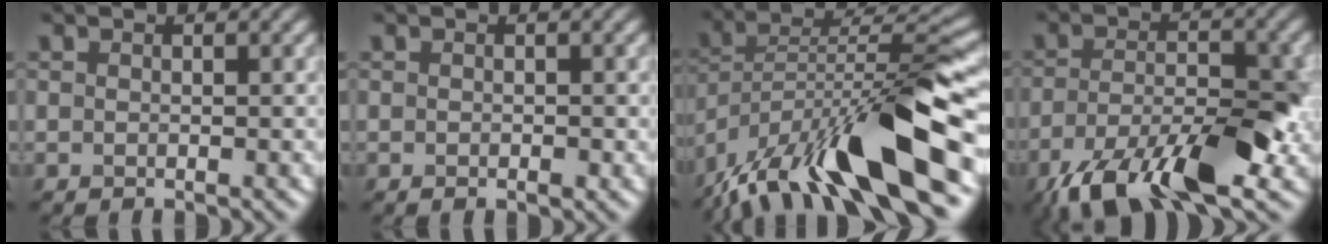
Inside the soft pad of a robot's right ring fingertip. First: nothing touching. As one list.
[{"total": 0.9, "force": [-0.3, 0.4, 0.7], "torque": [-0.009, -0.001, -0.003]}, {"total": 14.3, "force": [-8.9, 3.7, 10.5], "torque": [-0.169, 0.015, -0.165]}, {"total": 10.8, "force": [-6.2, 4.0, 7.9], "torque": [-0.149, -0.009, -0.110]}]